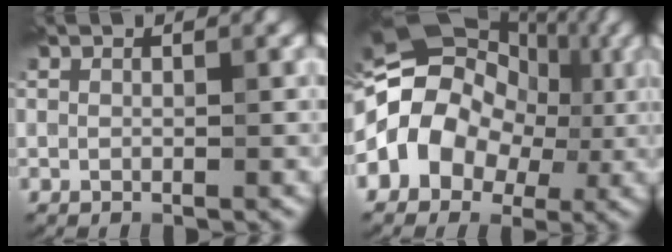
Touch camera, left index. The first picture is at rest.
{"total": 11.4, "force": [-0.6, 9.1, 6.8], "torque": [-0.114, 0.019, -0.035]}